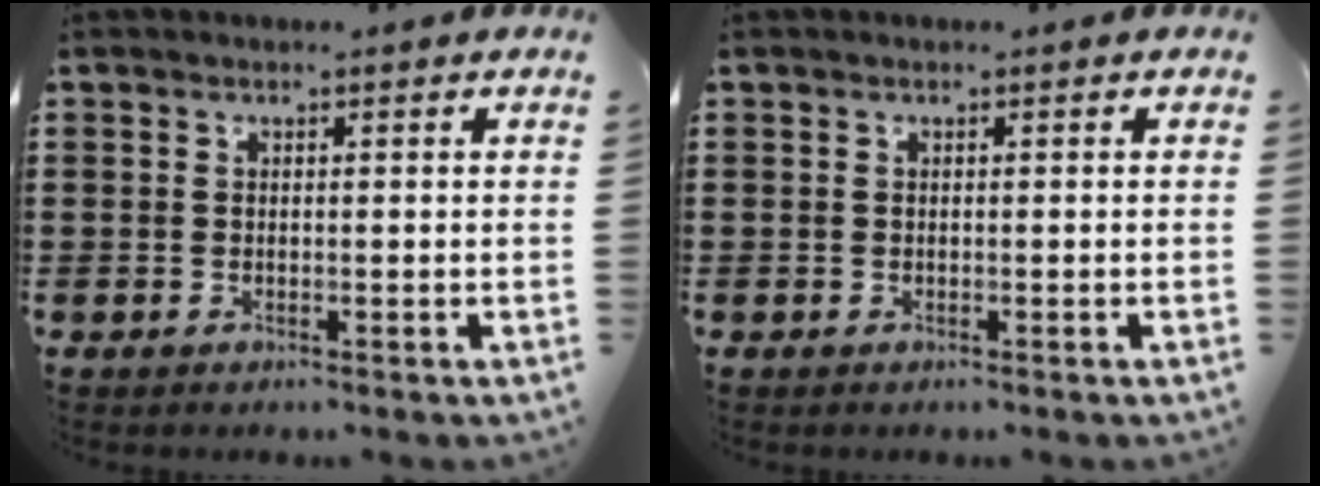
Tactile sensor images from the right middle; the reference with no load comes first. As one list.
[{"total": 0.0}]